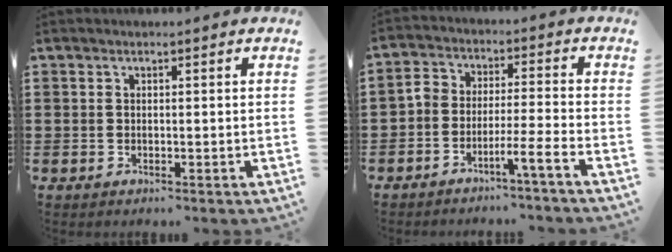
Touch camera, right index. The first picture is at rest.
{"total": 4.7, "force": [-4.3, -0.3, 2.0], "torque": [-0.037, -0.004, -0.086]}